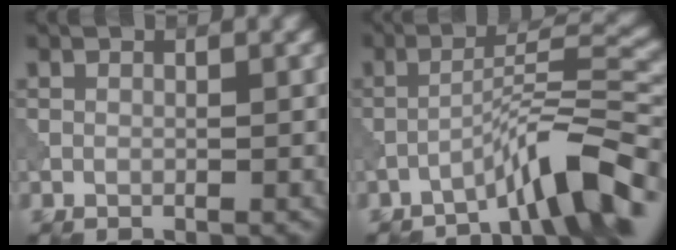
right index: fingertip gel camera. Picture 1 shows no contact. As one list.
[{"total": 7.2, "force": [-5.1, 0.8, 5.0], "torque": [-0.072, 0.021, -0.089]}]